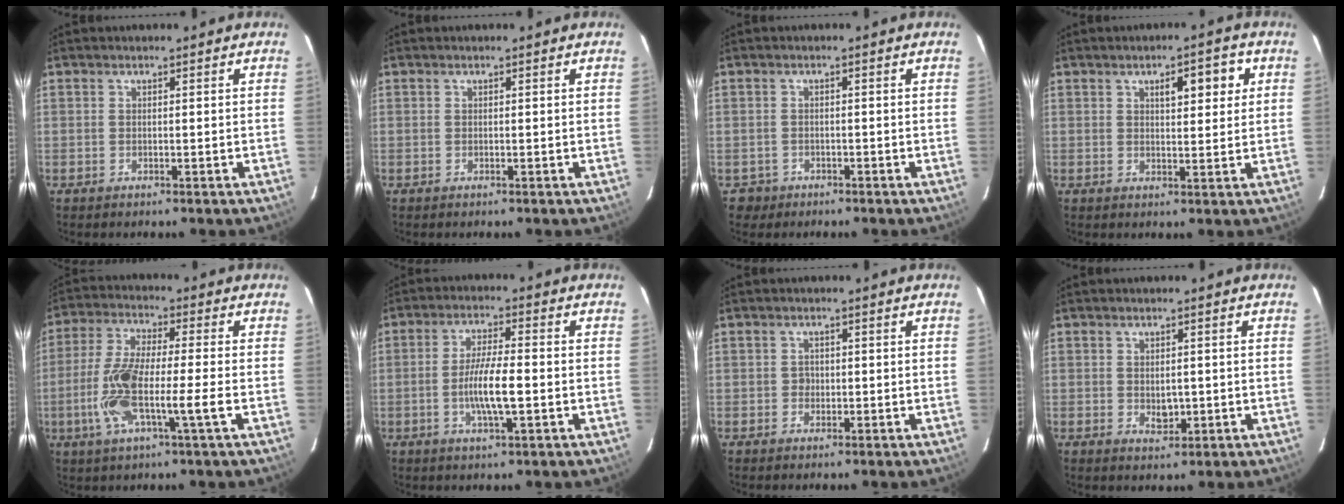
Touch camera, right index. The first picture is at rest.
{"total": 0.0}
{"total": 2.3, "force": [-1.2, 2.0, -0.5], "torque": [0.004, 0.010, -0.020]}
{"total": 5.3, "force": [2.2, 1.7, 4.5], "torque": [-0.066, 0.010, 0.033]}
{"total": 11.3, "force": [-3.0, 0.8, 10.8], "torque": [-0.225, -0.002, -0.064]}
{"total": 7.2, "force": [-1.6, 0.8, 7.0], "torque": [-0.130, -0.001, -0.033]}
{"total": 1.1, "force": [-0.2, 1.0, 0.4], "torque": [-0.006, 0.004, -0.004]}
{"total": 2.4, "force": [-0.2, 1.4, 1.9], "torque": [-0.031, -0.003, 0.003]}